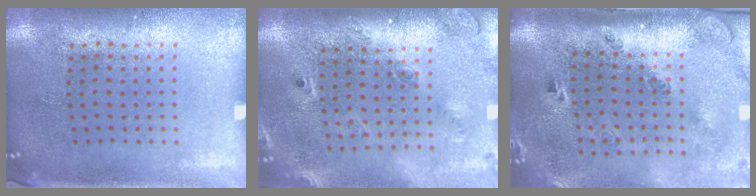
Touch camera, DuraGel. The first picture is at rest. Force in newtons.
{"total": 2.4, "press": 1.7, "slide": 1.7}
{"total": 3.0, "press": 1.9, "slide": 2.2}